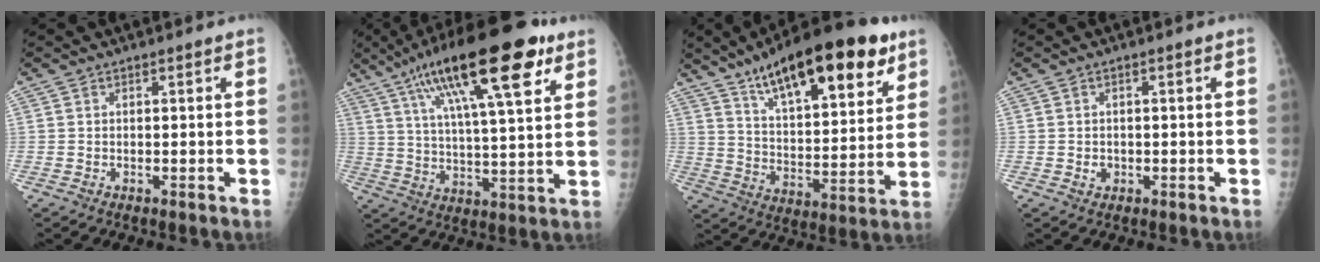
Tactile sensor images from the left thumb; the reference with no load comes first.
{"total": 23.3, "force": [12.3, 6.2, 18.8], "torque": [-0.301, -0.011, 0.201]}
{"total": 24.4, "force": [14.6, 8.4, 17.6], "torque": [-0.244, -0.046, 0.233]}
{"total": 1.3, "force": [-0.4, 1.2, 0.4], "torque": [0.001, 0.002, -0.004]}